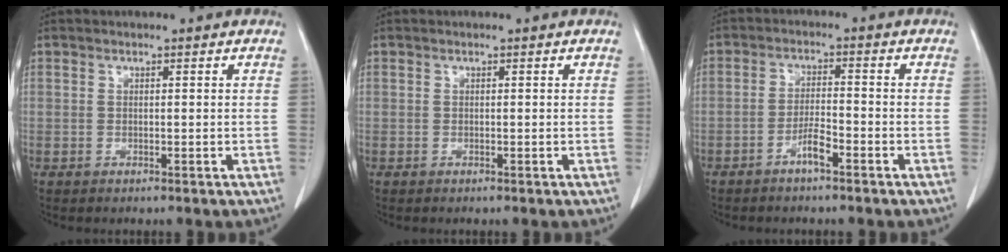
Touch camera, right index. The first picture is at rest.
{"total": 0.0}
{"total": 3.4, "force": [-2.3, 0.3, 2.5], "torque": [-0.050, 0.003, -0.044]}